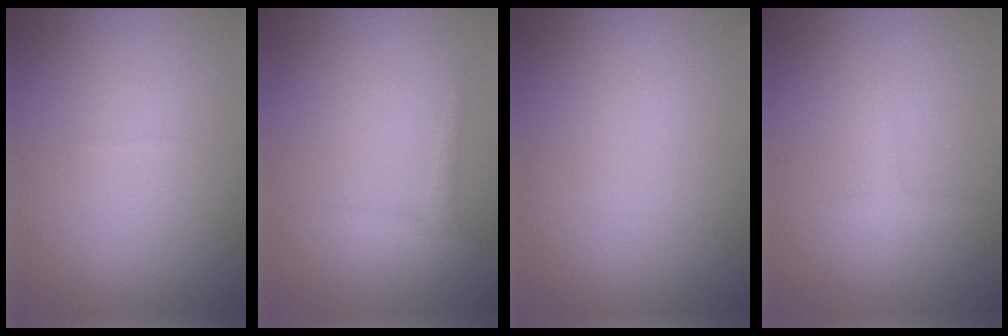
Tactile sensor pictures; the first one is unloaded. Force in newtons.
{"total": 1.4, "press": 1.4, "slide": 0.1}
{"total": 0.0}
{"total": 1.1, "press": 1.1, "slide": 0.0}